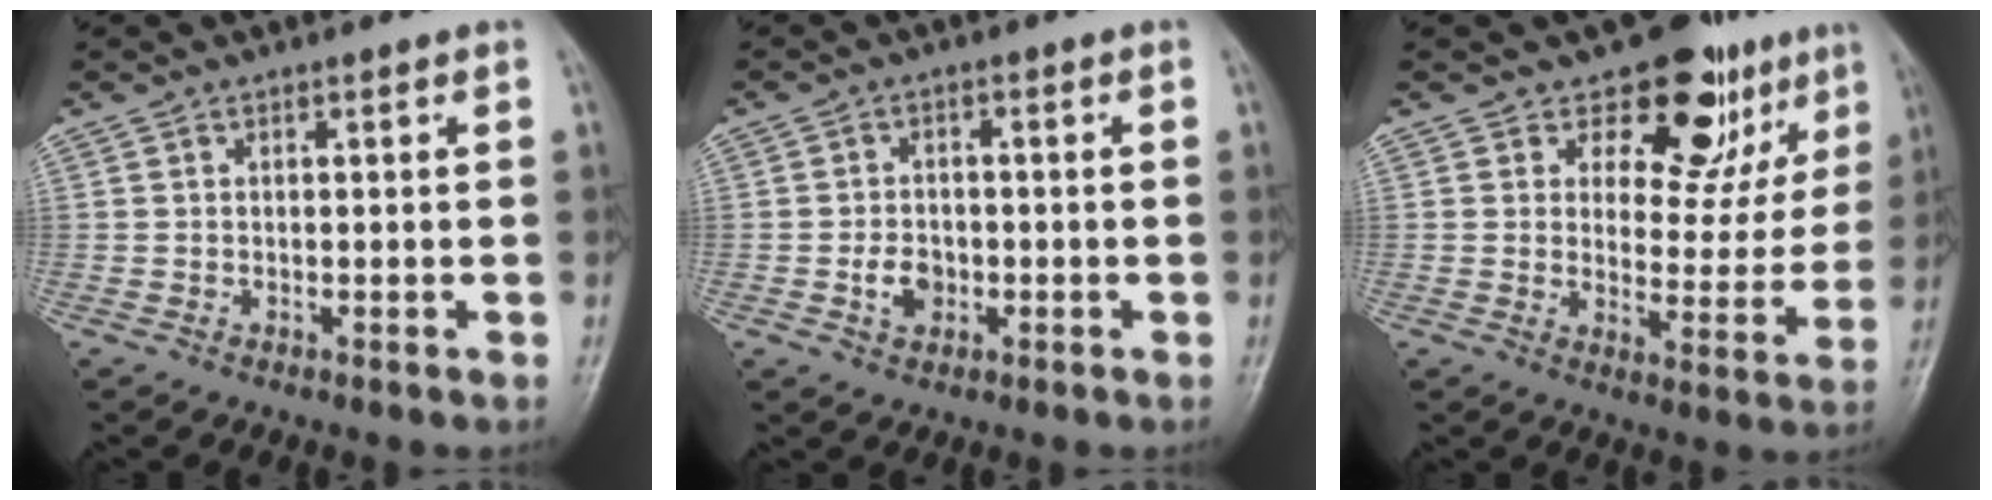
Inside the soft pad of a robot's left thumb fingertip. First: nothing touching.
{"total": 4.3, "force": [-1.2, 3.4, 2.4], "torque": [-0.027, 0.008, -0.020]}
{"total": 13.0, "force": [8.3, 7.7, 6.4], "torque": [-0.026, -0.044, 0.114]}